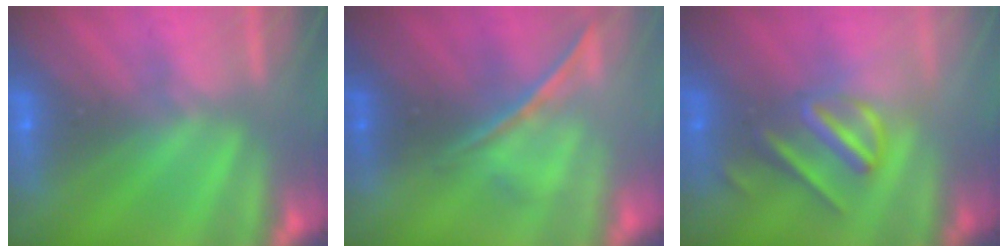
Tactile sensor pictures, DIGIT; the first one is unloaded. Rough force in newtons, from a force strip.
{"total": 1.7}
{"total": 3.0}